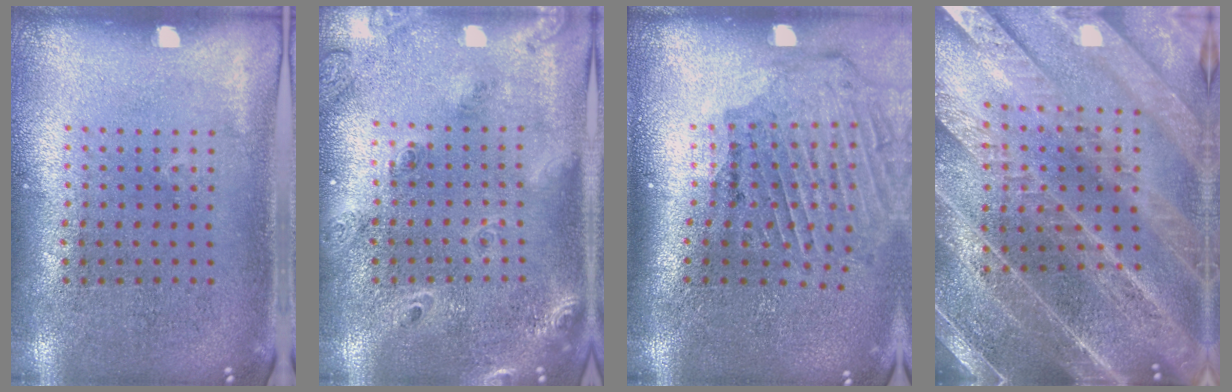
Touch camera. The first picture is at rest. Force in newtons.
{"total": 1.8, "press": 1.7, "slide": 0.8}
{"total": 2.0, "press": 1.9, "slide": 0.6}
{"total": 4.0, "press": 3.7, "slide": 1.4}